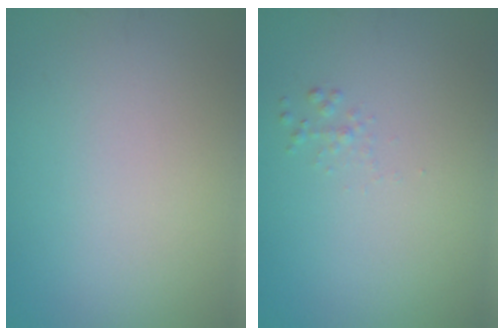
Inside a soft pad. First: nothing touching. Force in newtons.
{"total": 0.6, "press": 0.6, "slide": 0.0}